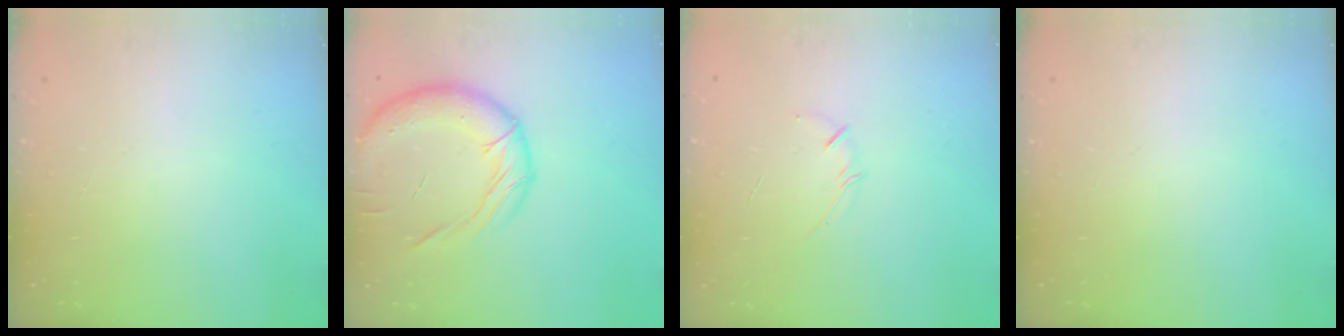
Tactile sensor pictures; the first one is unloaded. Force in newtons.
{"total": 18.1, "press": 17.9, "slide": 2.6}
{"total": 3.3, "press": 3.2, "slide": 0.6}
{"total": 0.0}